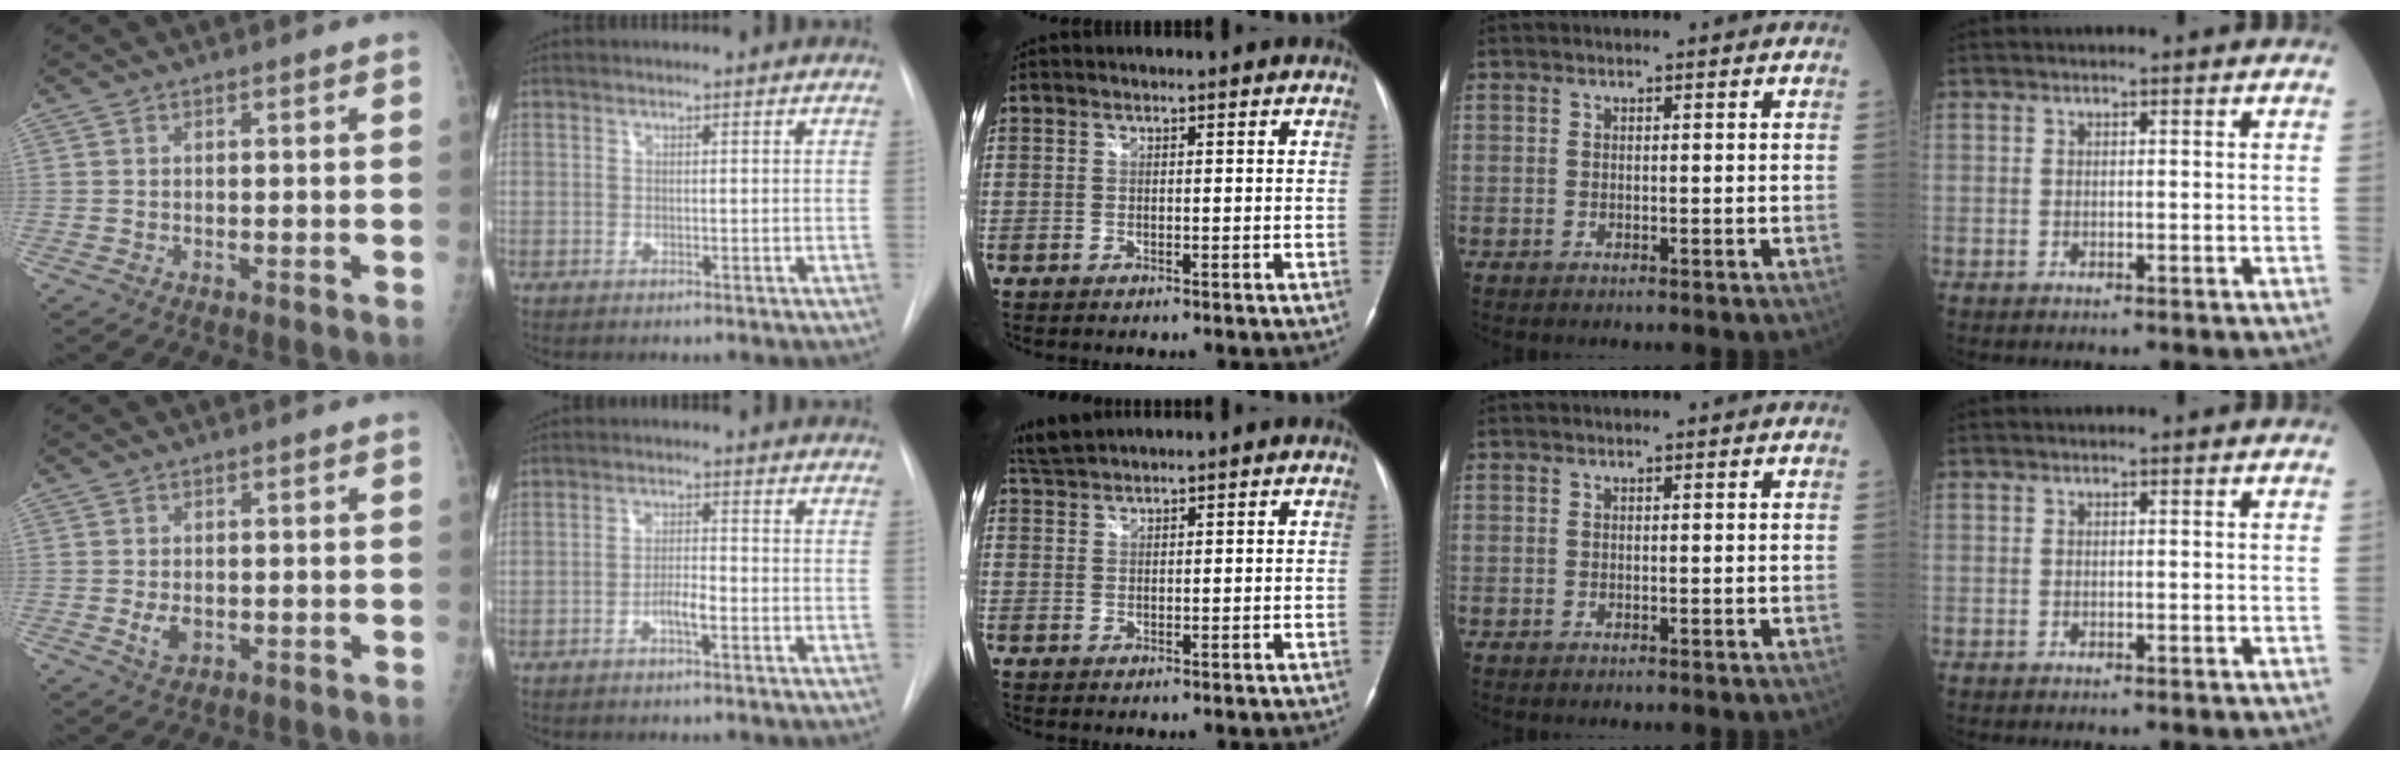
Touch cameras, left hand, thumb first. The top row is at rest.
{"thumb": {"total": 2.9, "force": [-0.4, 1.9, 2.2], "torque": [-0.038, -0.004, -0.002]}, "index": {"total": 2.7, "force": [-1.4, 0.4, 2.3], "torque": [-0.039, 0.003, -0.025]}, "middle": {"total": 2.8, "force": [2.8, -0.1, 0.3], "torque": [-0.019, 0.016, 0.063]}}